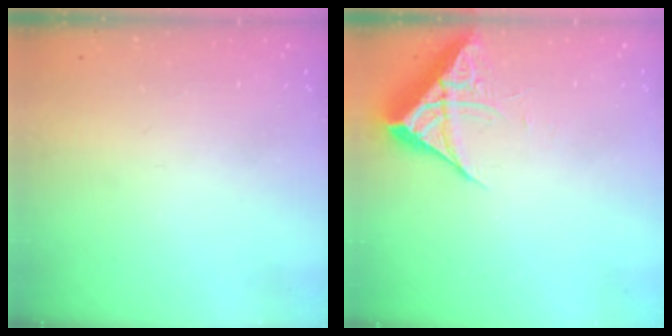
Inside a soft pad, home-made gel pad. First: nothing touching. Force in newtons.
{"total": 6.6, "press": 6.6, "slide": 0.3}